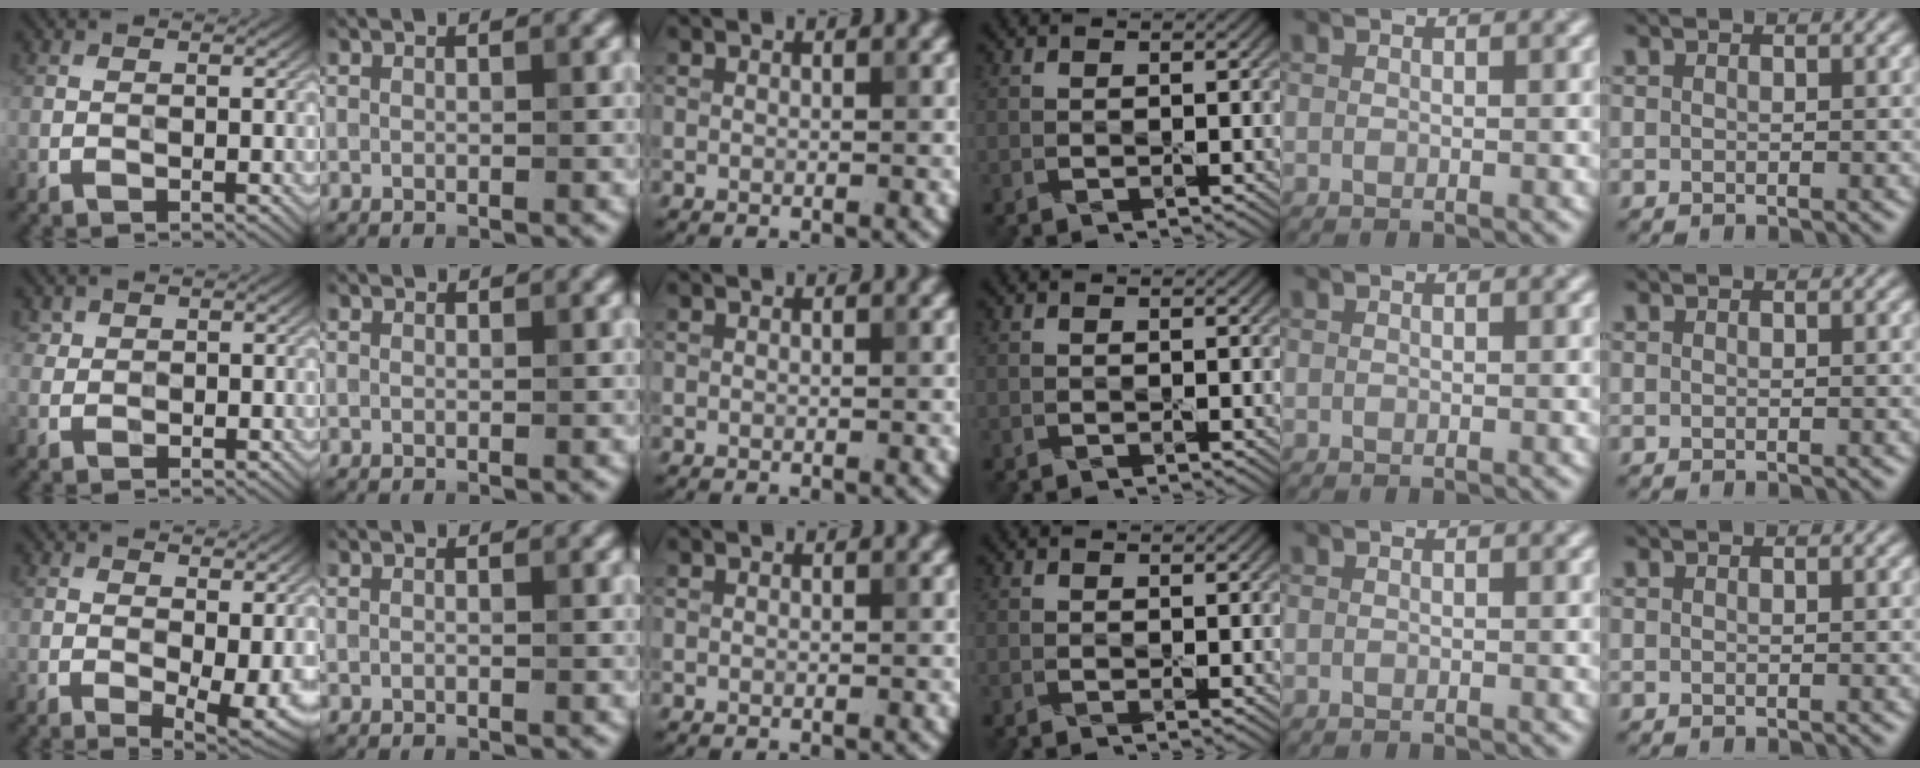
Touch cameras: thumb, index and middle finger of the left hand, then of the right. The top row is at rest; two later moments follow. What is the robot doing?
{"motion": "peel", "object": "aluminum foil"}